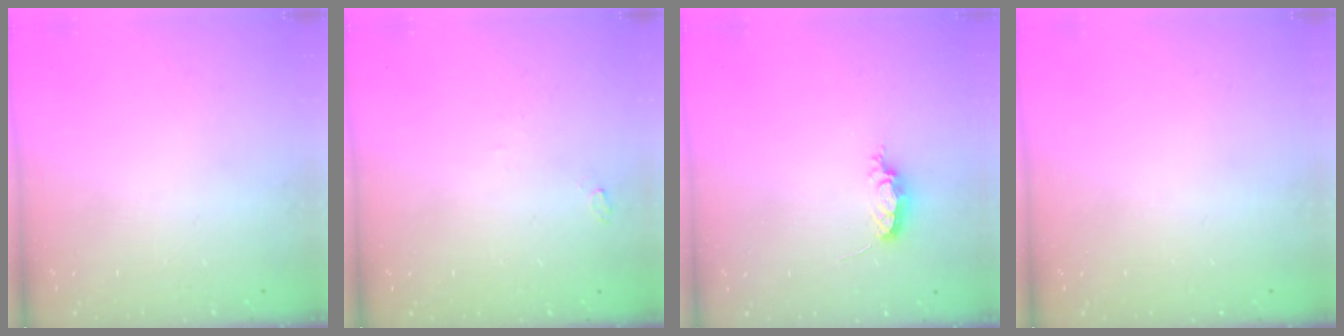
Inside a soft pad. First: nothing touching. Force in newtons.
{"total": 11.4, "press": 3.1, "slide": 11.0}
{"total": 4.3, "press": 4.2, "slide": 0.5}
{"total": 0.0}